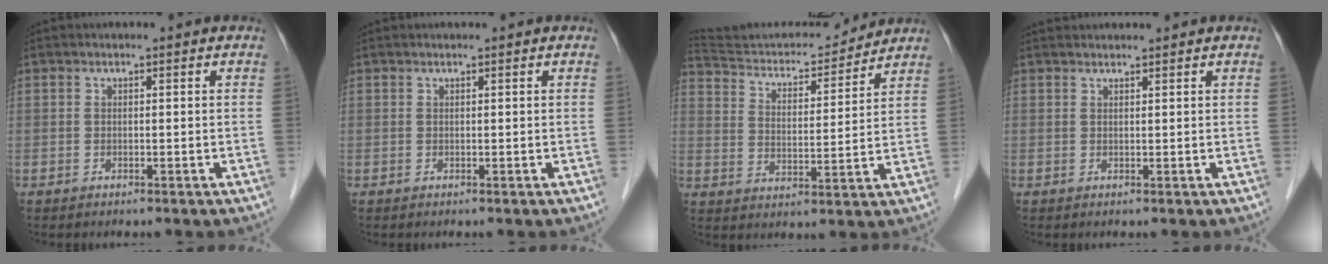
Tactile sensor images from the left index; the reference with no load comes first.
{"total": 0.6, "force": [0.6, 0.0, 0.2], "torque": [-0.005, 0.007, 0.011]}
{"total": 16.3, "force": [15.9, 1.9, 3.1], "torque": [-0.052, 0.004, 0.255]}
{"total": 3.7, "force": [3.6, 0.3, 1.0], "torque": [-0.008, 0.031, 0.053]}